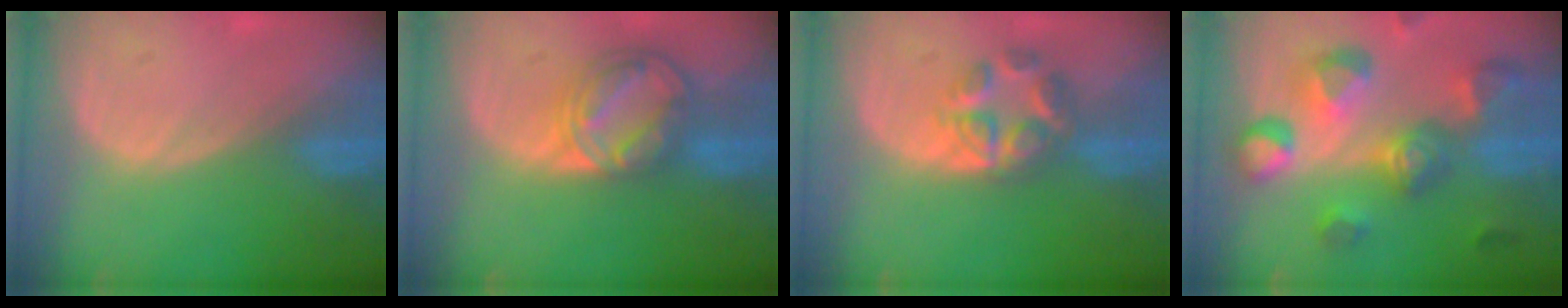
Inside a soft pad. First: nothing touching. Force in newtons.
{"total": 8.7, "press": 7.3, "slide": 4.6}
{"total": 5.9, "press": 5.5, "slide": 2.2}
{"total": 11.2, "press": 10.0, "slide": 5.0}